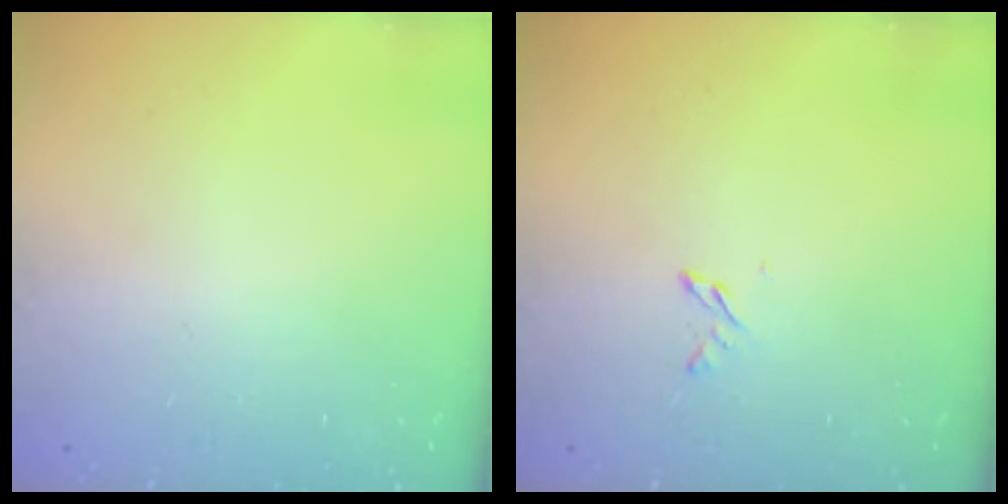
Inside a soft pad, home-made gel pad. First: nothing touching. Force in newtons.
{"total": 2.6, "press": 2.6, "slide": 0.3}